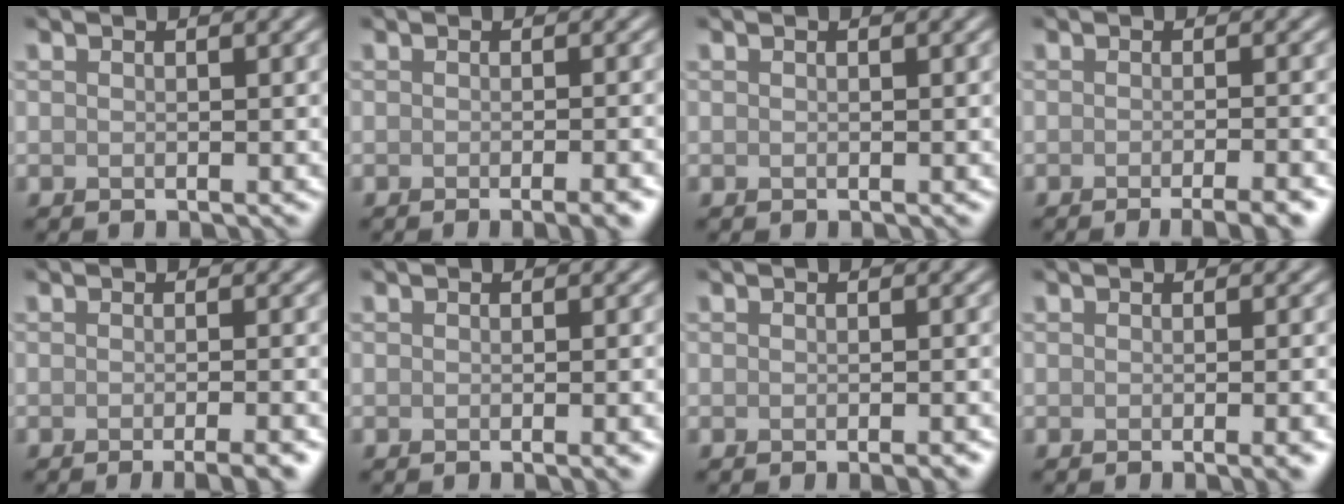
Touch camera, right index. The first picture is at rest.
{"total": 3.4, "force": [-1.5, 1.0, 2.8], "torque": [-0.012, 0.002, -0.017]}
{"total": 0.0}
{"total": 4.4, "force": [-2.6, 1.1, 3.4], "torque": [-0.023, 0.006, -0.033]}
{"total": 3.9, "force": [-2.0, 1.1, 3.1], "torque": [-0.017, 0.004, -0.025]}
{"total": 2.2, "force": [-0.6, 0.6, 2.0], "torque": [-0.011, -0.001, -0.007]}
{"total": 1.4, "force": [-0.8, 0.3, 1.2], "torque": [-0.007, -0.001, -0.011]}
{"total": 3.2, "force": [-0.9, 1.1, 2.9], "torque": [-0.016, -0.001, -0.012]}